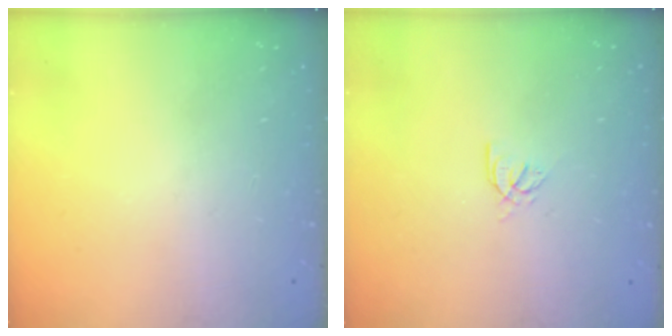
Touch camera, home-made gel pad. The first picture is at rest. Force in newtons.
{"total": 3.6, "press": 3.6, "slide": 0.2}